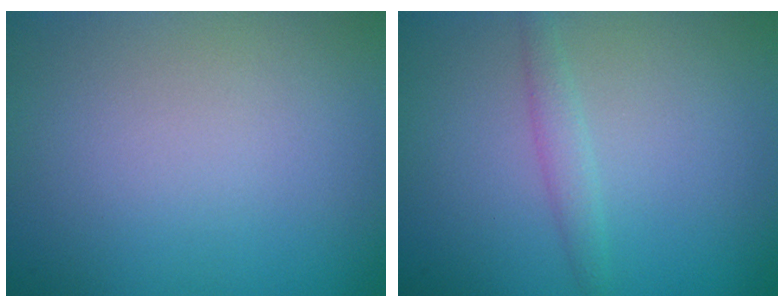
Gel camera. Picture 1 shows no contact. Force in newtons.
{"total": 1.3, "press": 1.3, "slide": 0.1}